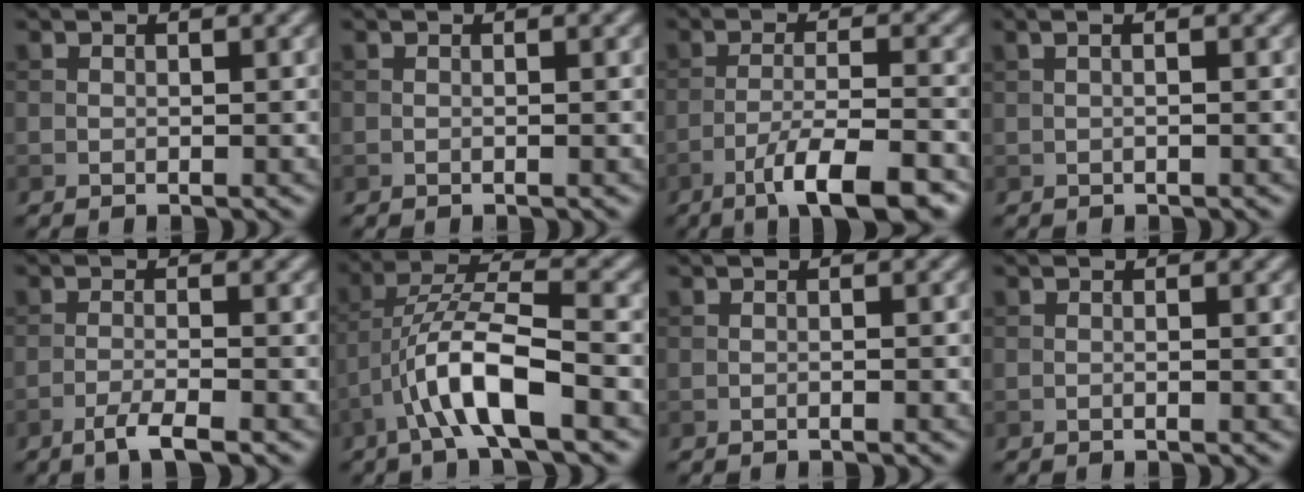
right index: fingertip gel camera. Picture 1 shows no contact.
{"total": 0.0}
{"total": 8.2, "force": [-5.0, 1.6, 6.3], "torque": [-0.099, 0.003, -0.084]}
{"total": 1.4, "force": [0.3, 0.4, 1.3], "torque": [-0.014, -0.007, -0.003]}
{"total": 3.0, "force": [-2.0, 0.4, 2.2], "torque": [-0.039, 0.002, -0.045]}
{"total": 7.5, "force": [-3.5, 1.7, 6.4], "torque": [-0.120, 0.014, -0.070]}
{"total": 1.0, "force": [-0.6, 0.1, 0.8], "torque": [-0.016, 0.002, -0.011]}
{"total": 0.7, "force": [-0.3, 0.1, 0.6], "torque": [-0.009, -0.001, -0.006]}